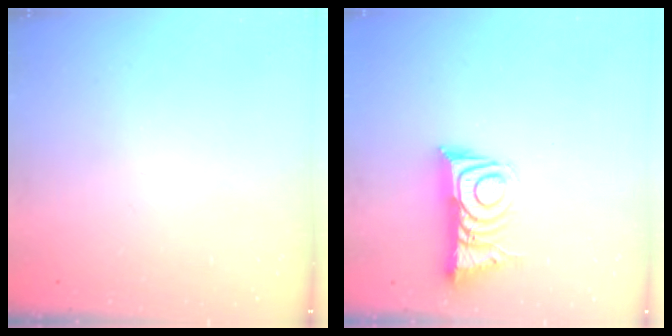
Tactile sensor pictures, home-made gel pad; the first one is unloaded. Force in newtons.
{"total": 8.5, "press": 8.5, "slide": 0.7}